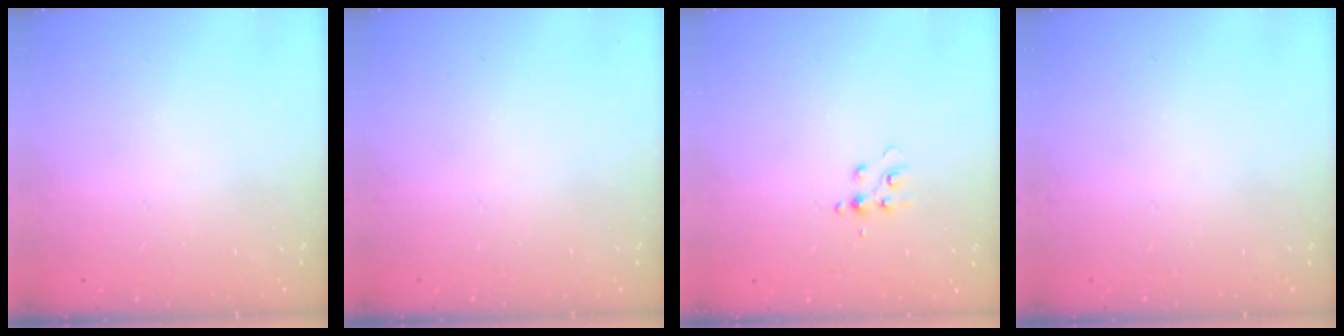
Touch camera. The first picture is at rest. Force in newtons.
{"total": 0.0}
{"total": 5.7, "press": 5.7, "slide": 0.6}
{"total": 0.0}